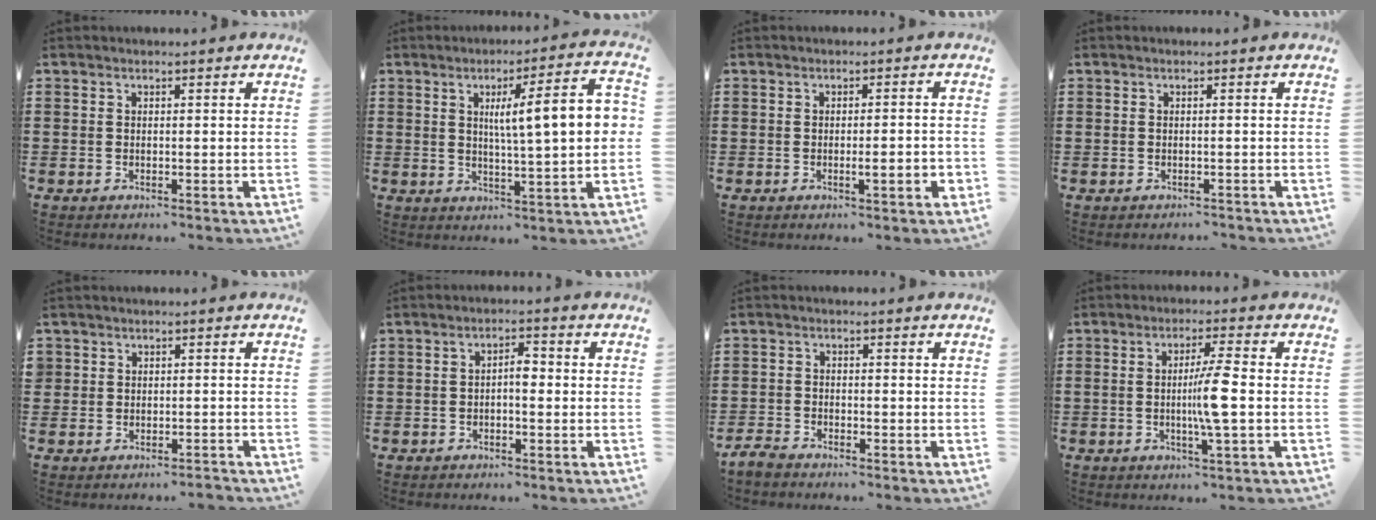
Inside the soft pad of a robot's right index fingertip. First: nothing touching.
{"total": 10.1, "force": [1.9, 1.1, 9.9], "torque": [-0.167, 0.001, 0.023]}
{"total": 3.0, "force": [-0.9, 0.3, 2.8], "torque": [-0.046, -0.005, -0.015]}
{"total": 0.6, "force": [-0.6, 0.2, -0.1], "torque": [0.002, 0.002, -0.014]}
{"total": 1.0, "force": [-0.7, 0.7, 0.0], "torque": [-0.002, 0.004, -0.017]}
{"total": 2.4, "force": [-0.5, 0.7, 2.3], "torque": [-0.043, 0.004, -0.012]}
{"total": 2.2, "force": [-2.2, 0.4, 0.4], "torque": [-0.017, -0.001, -0.047]}
{"total": 6.2, "force": [-0.8, -0.2, 6.2], "torque": [-0.116, -0.009, -0.022]}